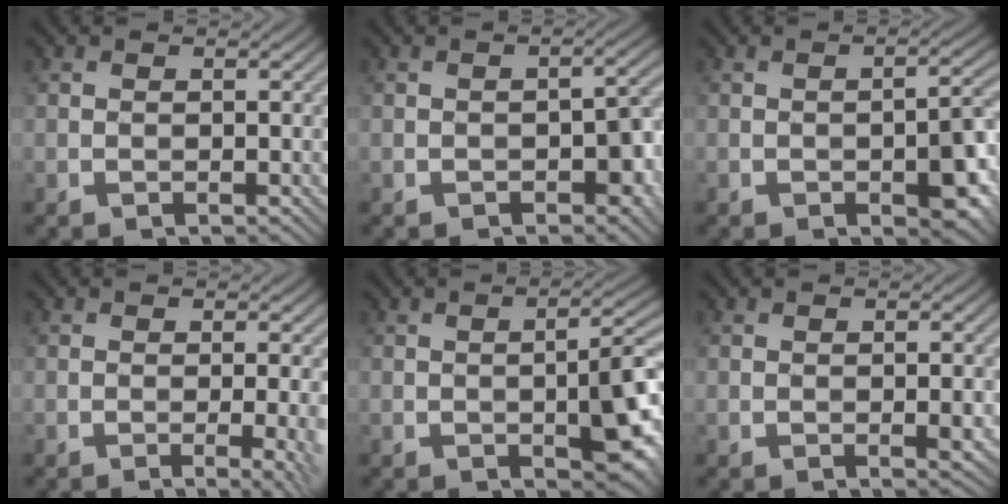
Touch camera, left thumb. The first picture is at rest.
{"total": 4.2, "force": [-1.6, 2.3, 3.2], "torque": [-0.039, 0.001, -0.021]}
{"total": 6.1, "force": [-2.2, 2.3, 5.2], "torque": [-0.069, 0.000, -0.031]}
{"total": 4.5, "force": [-0.9, 1.0, 4.3], "torque": [-0.062, -0.004, -0.011]}
{"total": 7.8, "force": [-1.9, 2.5, 7.1], "torque": [-0.101, -0.004, -0.030]}
{"total": 1.3, "force": [-0.2, 0.2, 1.2], "torque": [-0.023, -0.001, -0.003]}